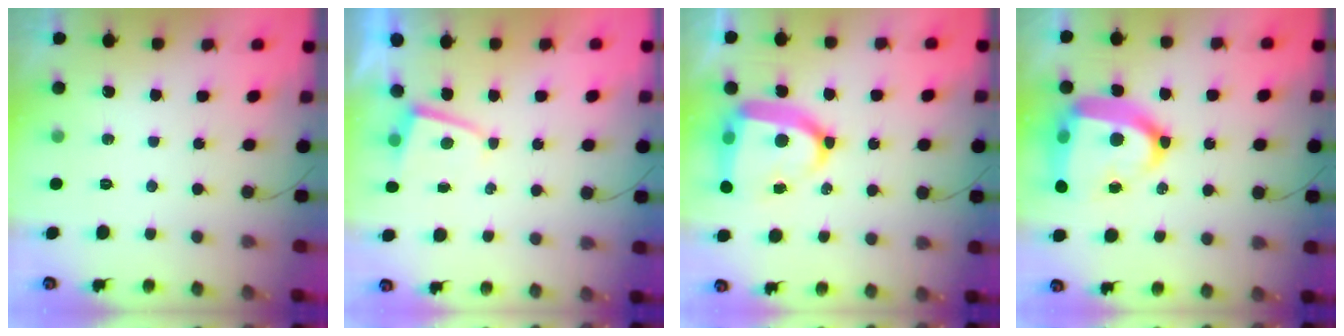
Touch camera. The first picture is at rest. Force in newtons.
{"total": 1.2, "press": 1.2, "slide": 0.2}
{"total": 16.5, "press": 16.4, "slide": 1.6}
{"total": 20.1, "press": 20.0, "slide": 1.7}